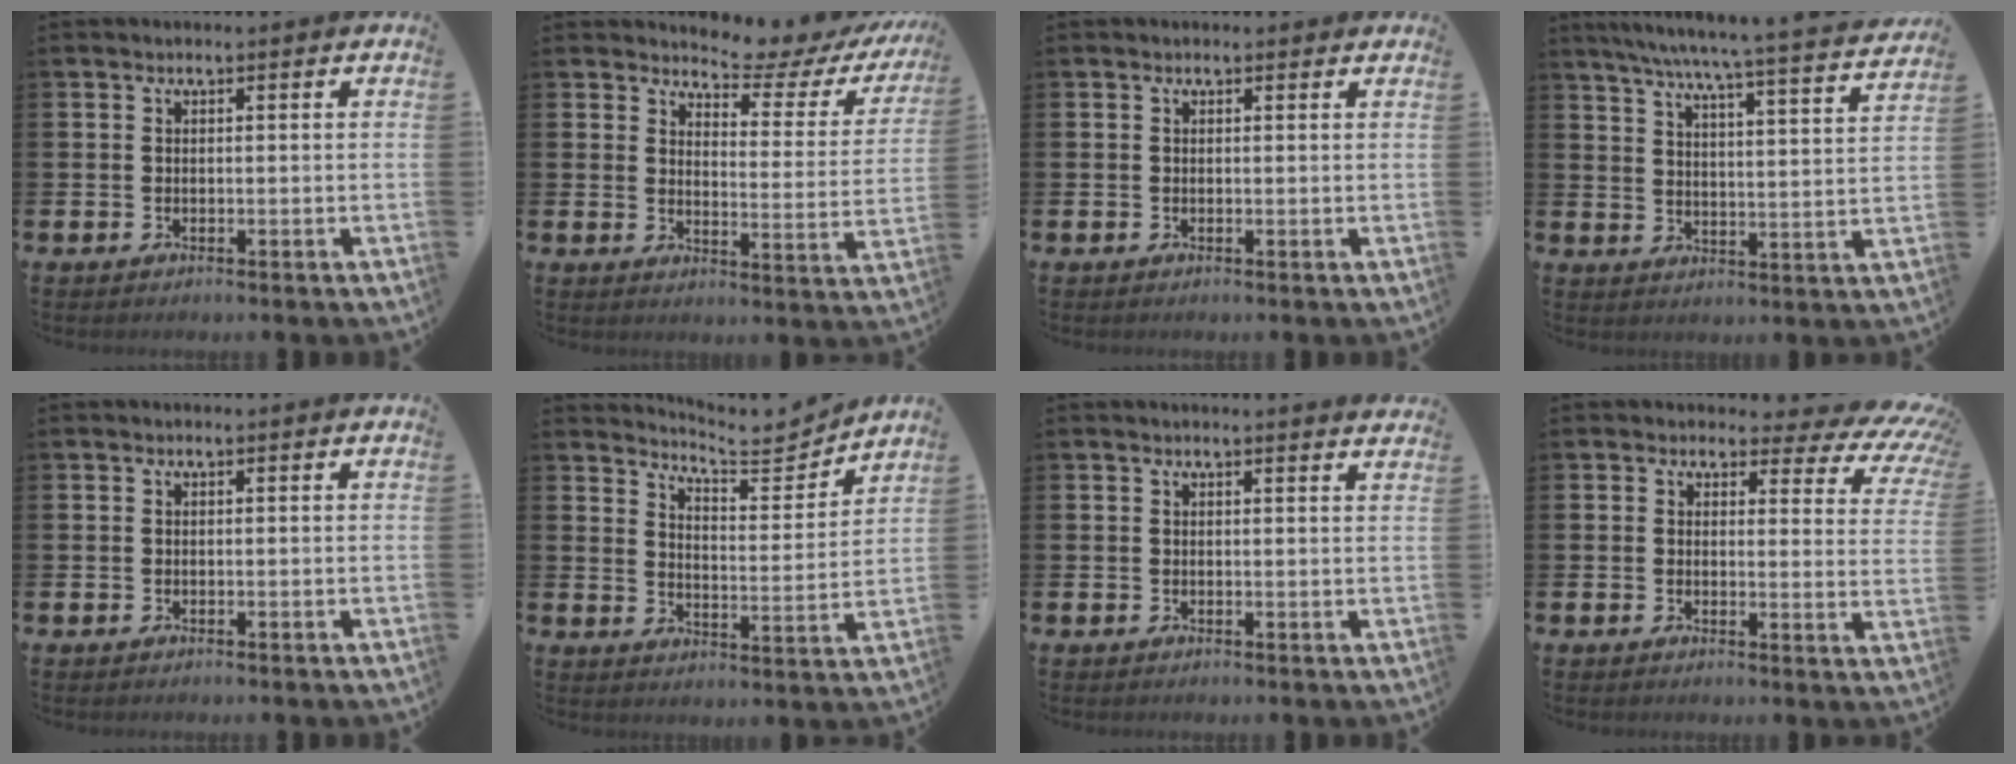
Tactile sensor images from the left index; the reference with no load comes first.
{"total": 5.2, "force": [4.8, 1.5, 1.1], "torque": [-0.022, -0.044, 0.075]}
{"total": 0.0}
{"total": 6.2, "force": [5.6, 0.0, 2.7], "torque": [-0.064, -0.050, 0.089]}
{"total": 0.0}
{"total": 6.2, "force": [6.1, 0.7, 0.9], "torque": [-0.034, -0.051, 0.104]}
{"total": 1.1, "force": [1.0, -0.2, 0.1], "torque": [0.014, -0.011, 0.016]}
{"total": 3.7, "force": [2.7, 2.0, 1.4], "torque": [-0.018, -0.031, 0.037]}